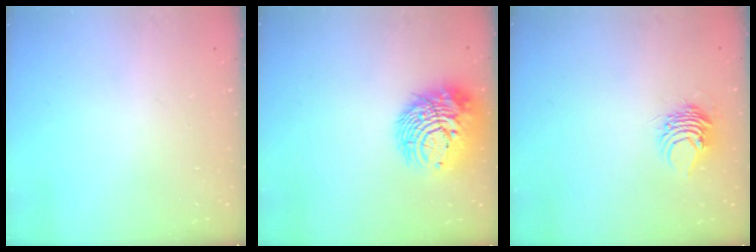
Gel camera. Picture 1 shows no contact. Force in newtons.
{"total": 14.9, "press": 14.8, "slide": 1.7}
{"total": 6.8, "press": 6.7, "slide": 0.7}